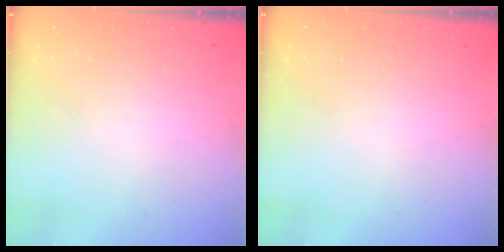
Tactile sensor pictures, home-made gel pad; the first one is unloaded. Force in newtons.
{"total": 0.0}